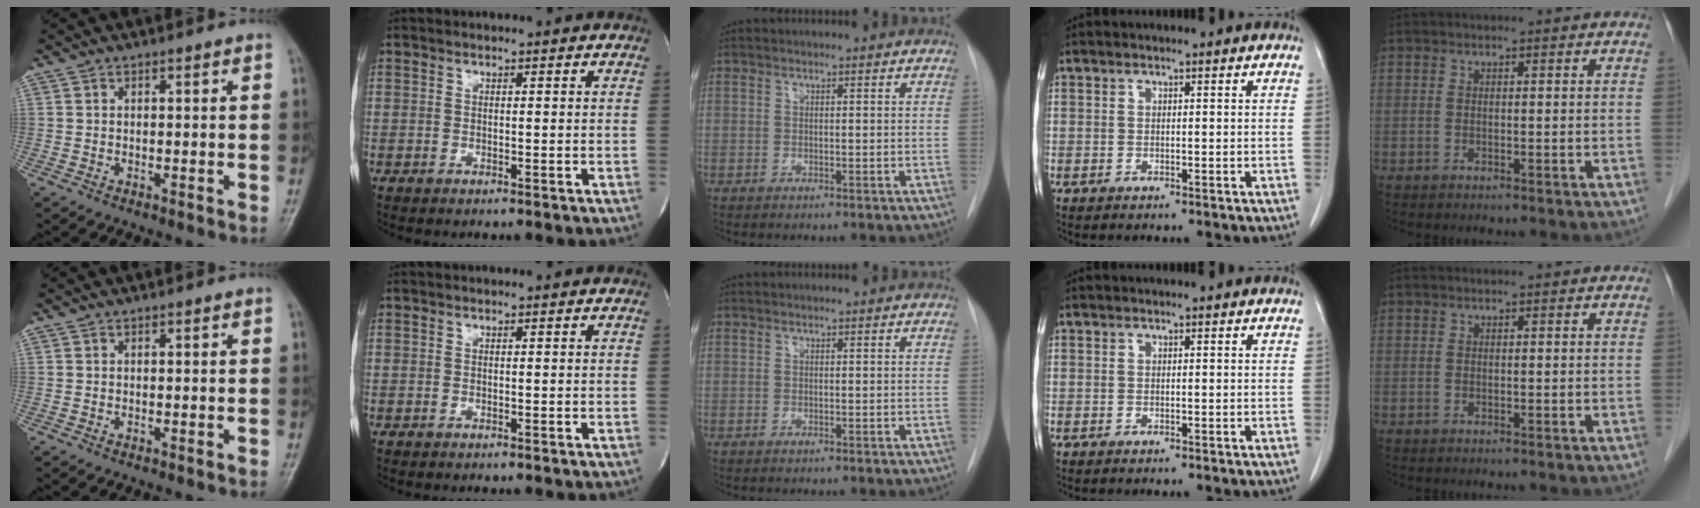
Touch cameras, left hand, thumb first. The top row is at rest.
{}